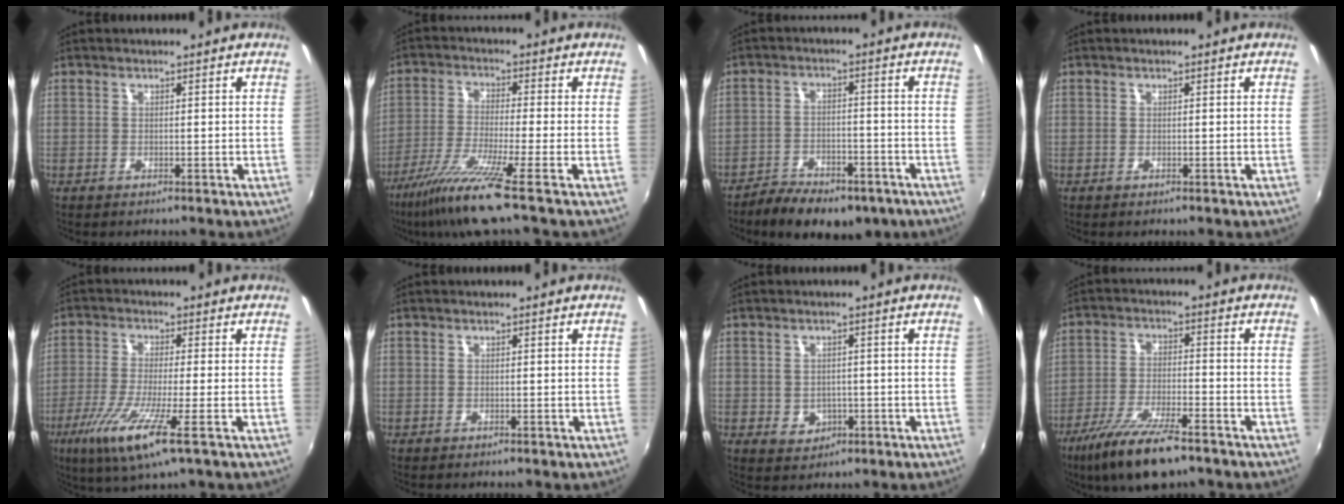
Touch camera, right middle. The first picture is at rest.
{"total": 10.7, "force": [-7.7, -1.6, 7.3], "torque": [-0.158, -0.029, -0.139]}
{"total": 12.4, "force": [-9.0, 5.4, 6.7], "torque": [-0.140, -0.009, -0.130]}
{"total": 0.0}
{"total": 11.1, "force": [-5.2, 0.5, 9.8], "torque": [-0.207, -0.032, -0.098]}
{"total": 0.0}
{"total": 4.2, "force": [-1.0, 3.7, 1.8], "torque": [-0.039, 0.003, -0.003]}
{"total": 13.4, "force": [-9.4, 3.6, 8.8], "torque": [-0.187, -0.029, -0.168]}